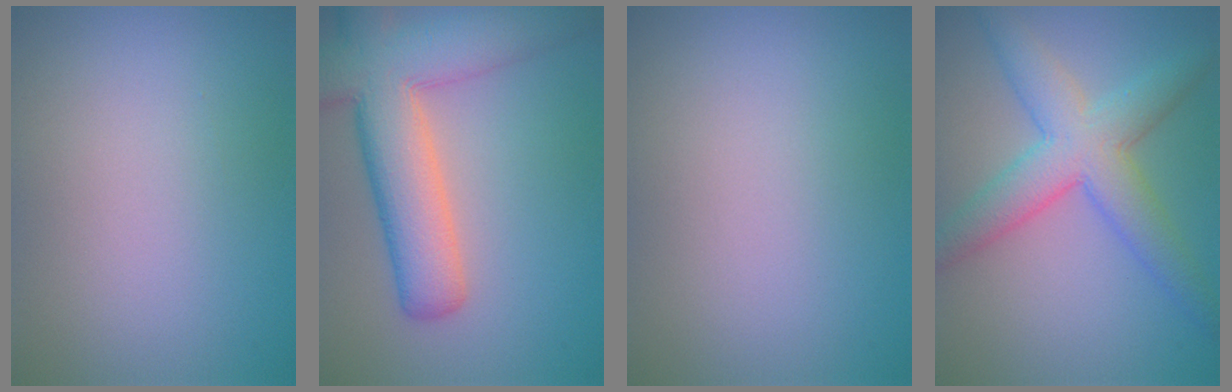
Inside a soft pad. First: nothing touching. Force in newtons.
{"total": 9.4, "press": 9.3, "slide": 0.6}
{"total": 0.0}
{"total": 6.3, "press": 6.3, "slide": 0.1}